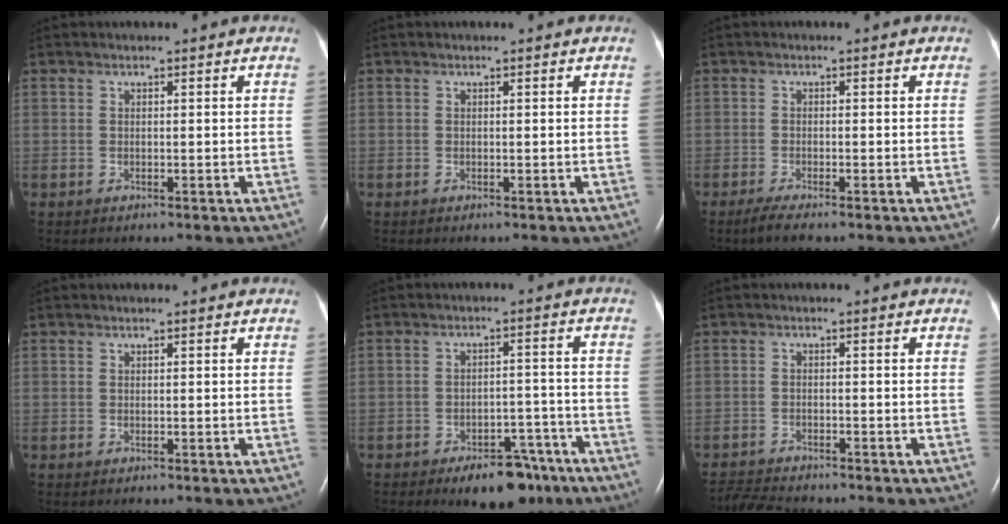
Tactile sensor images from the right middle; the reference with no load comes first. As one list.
[{"total": 0.0}, {"total": 2.4, "force": [-1.8, 0.1, 1.6], "torque": [-0.040, -0.009, -0.035]}, {"total": 0.0}, {"total": 8.9, "force": [-6.5, 3.8, 4.7], "torque": [-0.053, 0.013, -0.093]}, {"total": 5.4, "force": [-5.2, 0.7, 1.3], "torque": [-0.025, -0.016, -0.086]}]